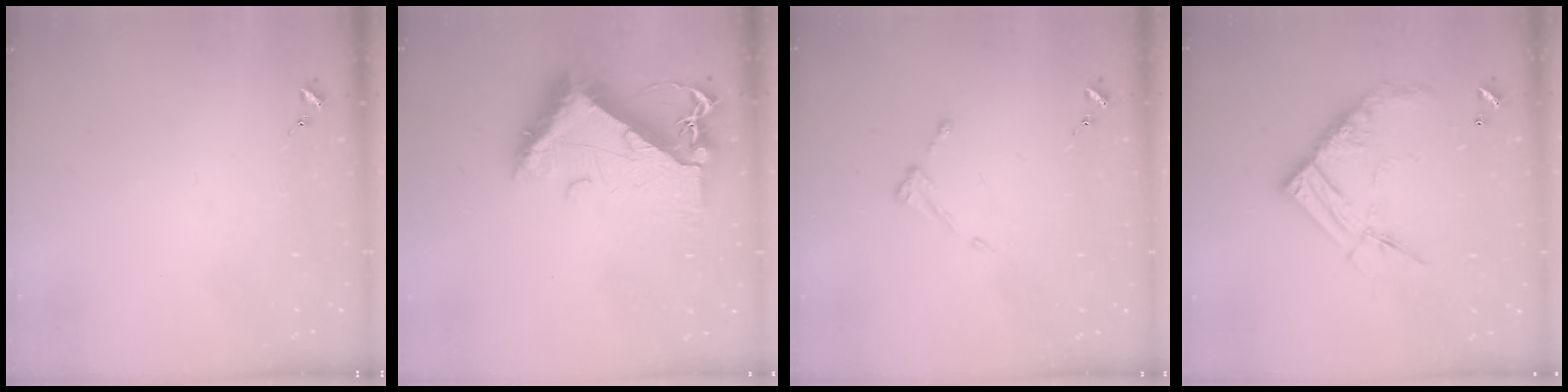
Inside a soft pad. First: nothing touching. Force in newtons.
{"total": 11.3, "press": 11.3, "slide": 1.2}
{"total": 4.3, "press": 4.3, "slide": 0.5}
{"total": 15.8, "press": 15.7, "slide": 1.4}